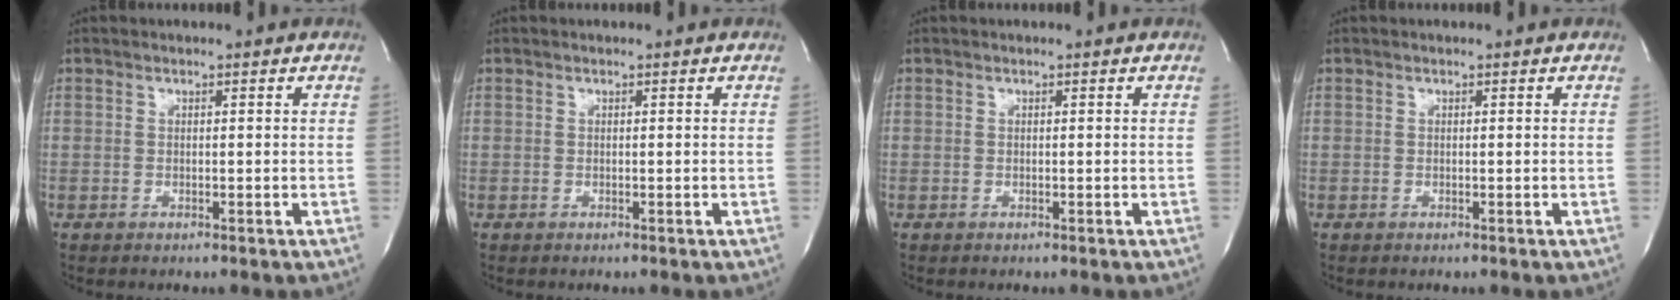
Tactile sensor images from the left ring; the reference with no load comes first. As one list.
[{"total": 0.0}, {"total": 0.0}, {"total": 0.0}]